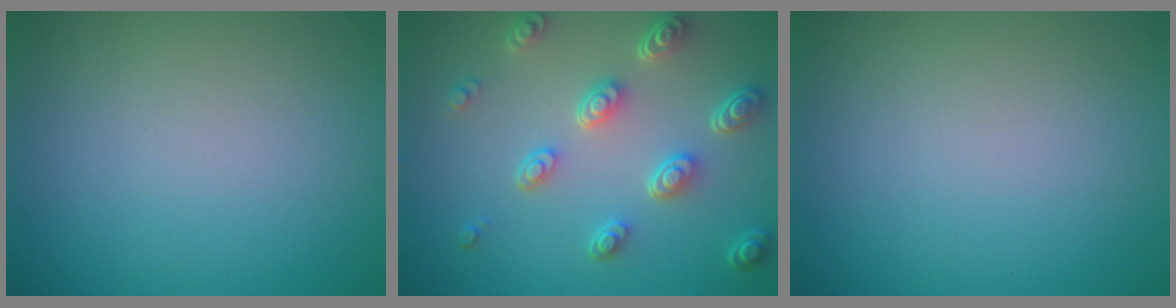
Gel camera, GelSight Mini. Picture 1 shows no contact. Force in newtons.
{"total": 5.2, "press": 3.8, "slide": 3.5}
{"total": 0.0}